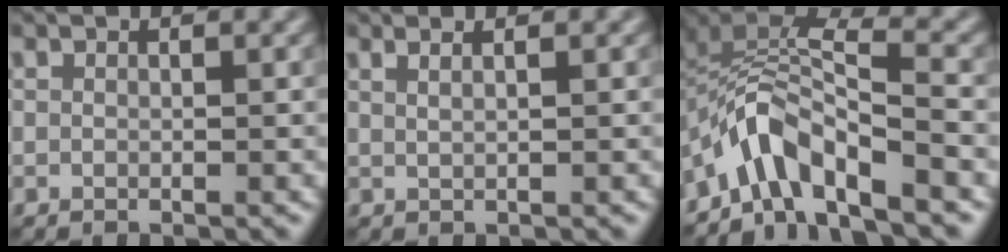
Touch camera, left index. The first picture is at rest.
{"total": 2.4, "force": [1.4, 1.2, 1.6], "torque": [-0.003, 0.004, -0.008]}
{"total": 6.5, "force": [-4.1, 2.2, 4.5], "torque": [-0.067, 0.008, -0.089]}